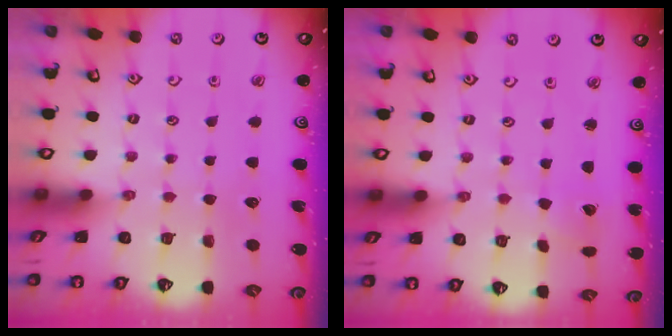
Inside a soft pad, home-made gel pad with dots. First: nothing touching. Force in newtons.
{"total": 1.7, "press": 1.7, "slide": 0.3}